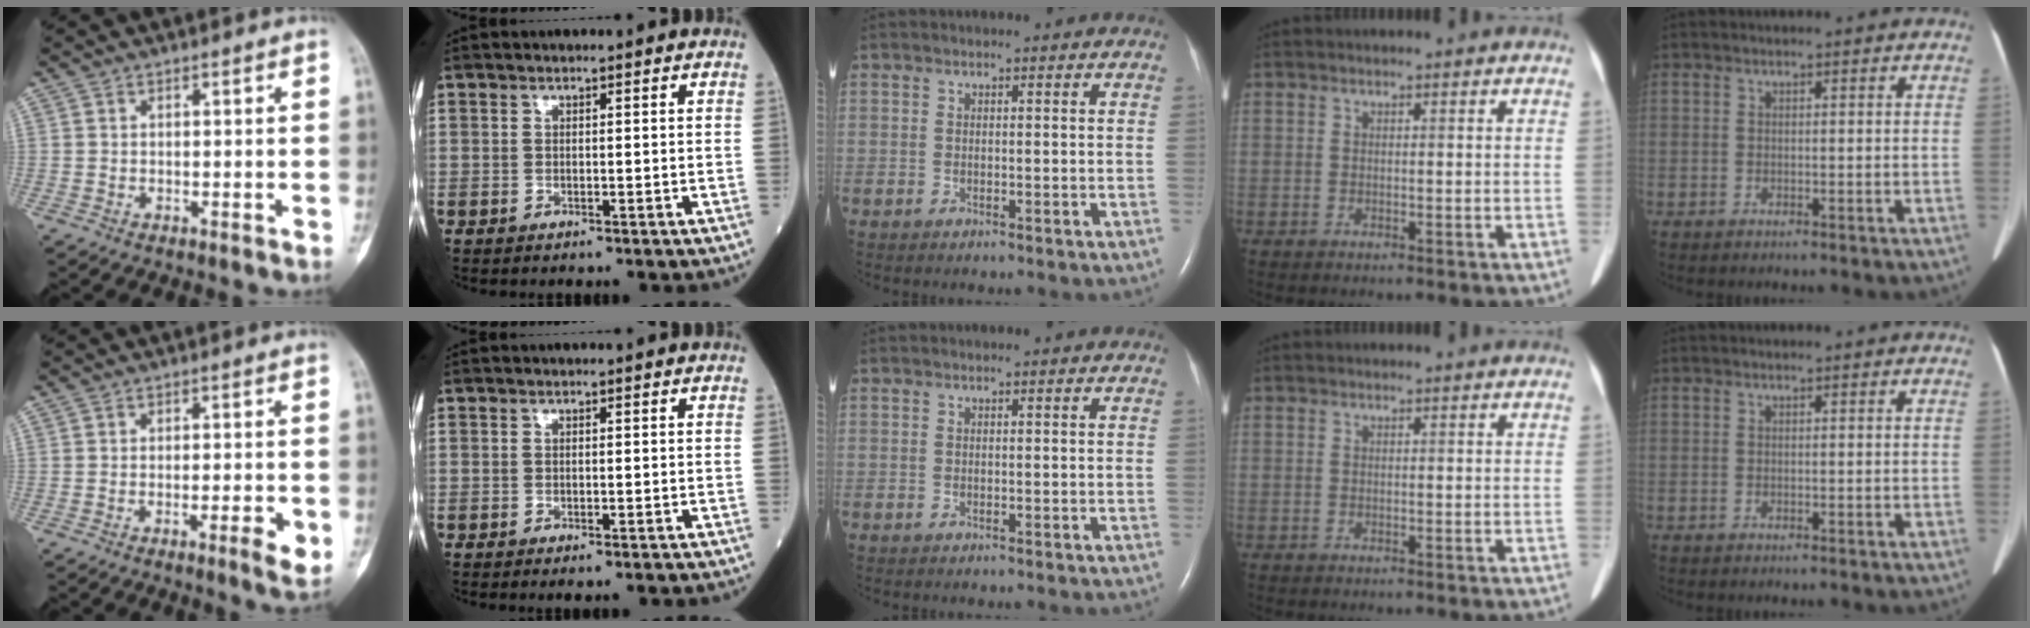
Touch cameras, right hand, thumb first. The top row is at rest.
{"thumb": {"total": 4.9, "force": [-1.6, 0.9, 4.5], "torque": [-0.066, -0.004, -0.021]}, "index": {"total": 1.9, "force": [-1.5, 0.3, 1.0], "torque": [-0.008, -0.004, -0.020]}}